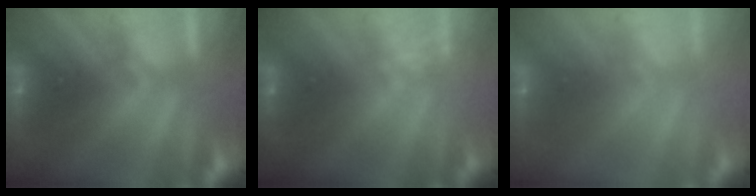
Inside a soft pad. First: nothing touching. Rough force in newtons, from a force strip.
{"total": 1.3}
{"total": 9.6}